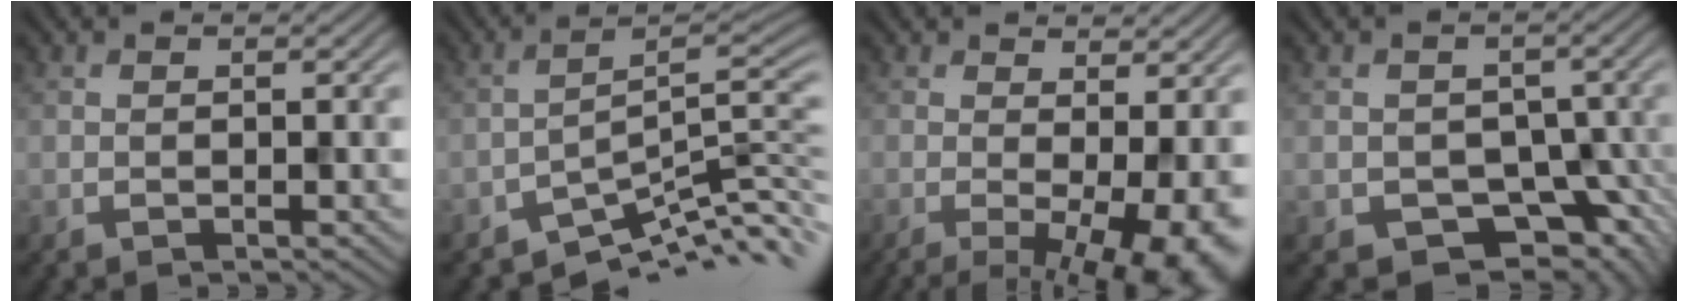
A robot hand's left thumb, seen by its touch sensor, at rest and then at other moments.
{"total": 8.4, "force": [-6.3, 1.2, 5.4], "torque": [-0.075, 0.004, -0.099]}
{"total": 9.6, "force": [-2.3, 3.1, 8.8], "torque": [-0.112, -0.006, -0.017]}
{"total": 6.8, "force": [-3.2, 5.5, 2.7], "torque": [-0.028, -0.018, -0.021]}